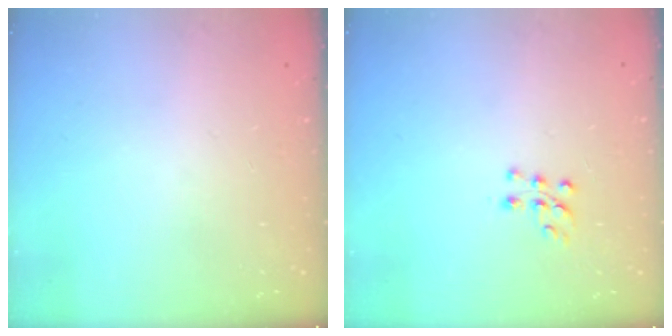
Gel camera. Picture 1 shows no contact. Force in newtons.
{"total": 6.9, "press": 6.8, "slide": 0.6}